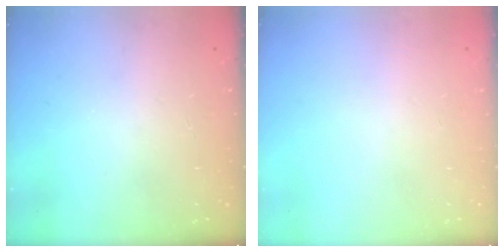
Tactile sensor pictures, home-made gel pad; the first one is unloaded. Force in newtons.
{"total": 0.0}